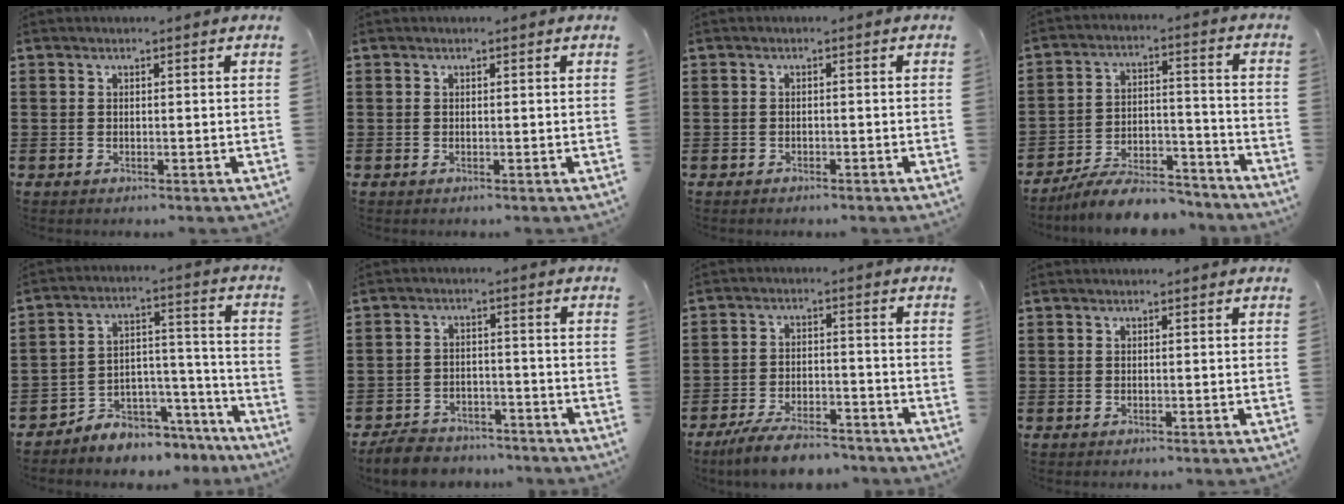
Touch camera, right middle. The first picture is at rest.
{"total": 0.0}
{"total": 0.6, "force": [-0.6, 0.2, 0.0], "torque": [-0.003, 0.000, -0.013]}
{"total": 8.5, "force": [-7.9, 1.5, 2.8], "torque": [-0.044, 0.022, -0.148]}
{"total": 5.3, "force": [-5.0, 1.7, 0.0], "torque": [-0.006, 0.012, -0.102]}
{"total": 4.7, "force": [-4.6, 1.0, 0.5], "torque": [-0.024, 0.006, -0.098]}
{"total": 6.9, "force": [-6.3, 1.3, 2.6], "torque": [-0.055, 0.007, -0.121]}
{"total": 0.0}